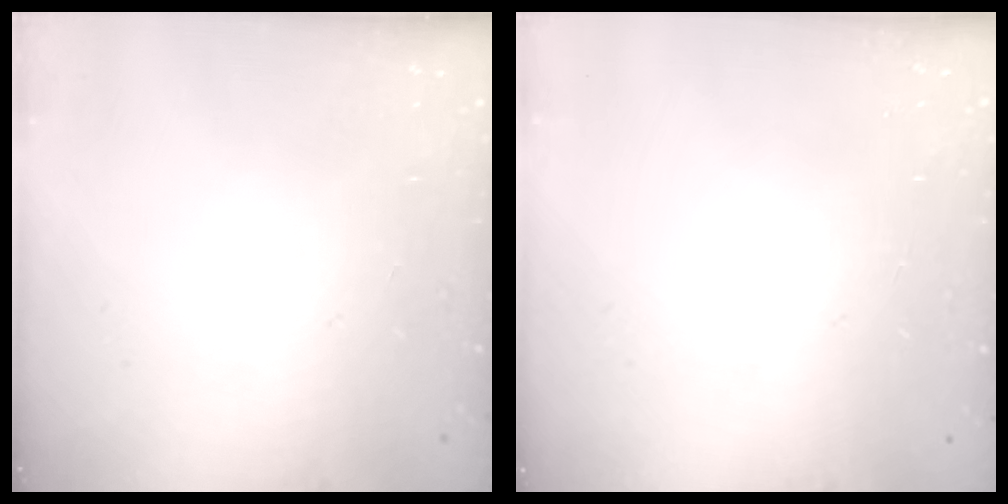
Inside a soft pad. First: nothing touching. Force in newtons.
{"total": 0.0}